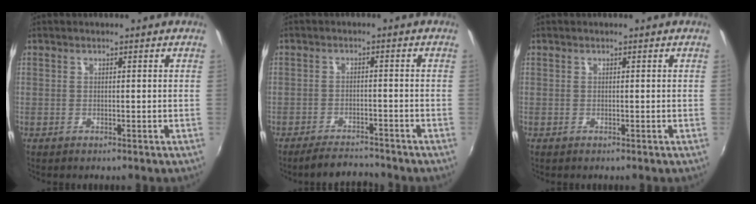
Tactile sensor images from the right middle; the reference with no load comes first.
{"total": 5.7, "force": [-5.4, 0.9, 1.6], "torque": [-0.047, -0.002, -0.085]}
{"total": 0.0}